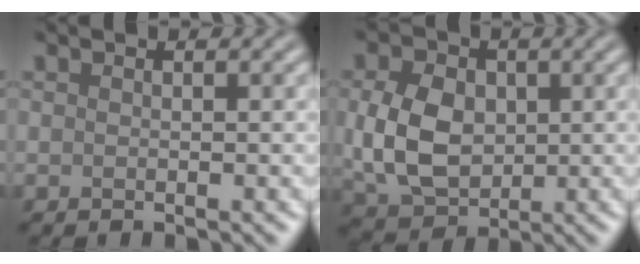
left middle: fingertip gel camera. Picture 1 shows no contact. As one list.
[{"total": 6.7, "force": [0.3, 4.9, 4.6], "torque": [-0.104, 0.003, 0.004]}]